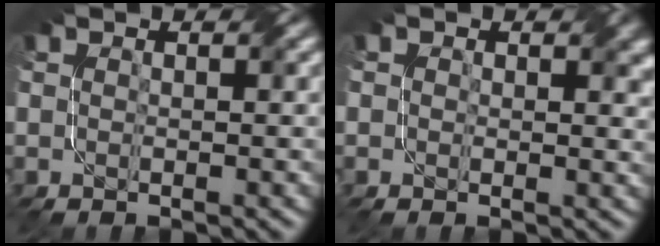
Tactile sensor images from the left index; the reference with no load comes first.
{"total": 2.2, "force": [0.9, 1.6, 1.2], "torque": [-0.012, -0.004, 0.010]}